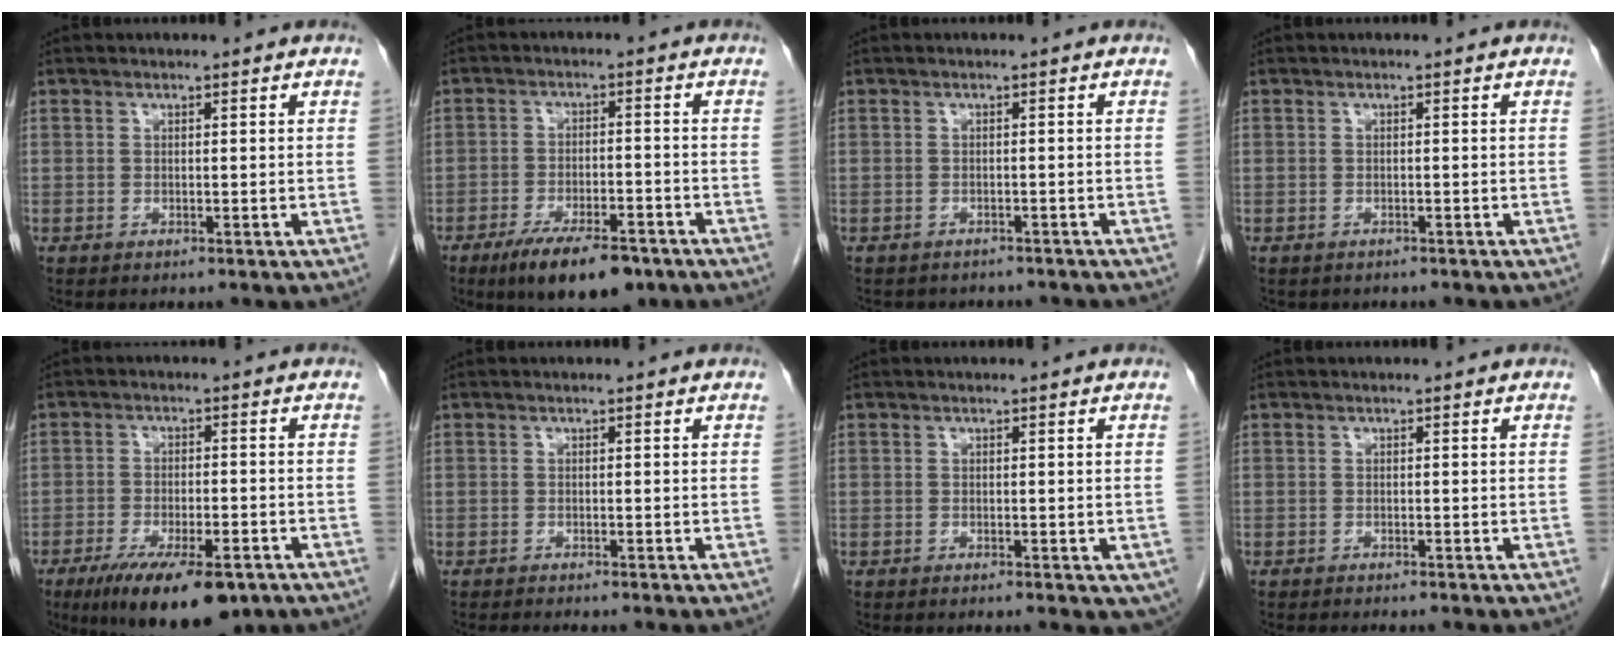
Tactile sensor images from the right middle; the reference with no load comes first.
{"total": 10.8, "force": [-7.5, 3.4, 7.0], "torque": [-0.109, -0.009, -0.118]}
{"total": 6.8, "force": [-6.0, 2.7, 1.6], "torque": [-0.025, 0.006, -0.066]}
{"total": 1.7, "force": [-1.5, 0.8, 0.4], "torque": [-0.016, -0.001, -0.016]}
{"total": 12.8, "force": [-8.3, 3.9, 8.9], "torque": [-0.138, -0.016, -0.127]}
{"total": 2.0, "force": [-1.8, -0.1, 0.9], "torque": [-0.014, -0.003, -0.027]}
{"total": 3.3, "force": [-1.7, 1.2, 2.5], "torque": [-0.019, -0.004, -0.024]}
{"total": 2.4, "force": [-2.1, 0.3, 1.1], "torque": [-0.018, -0.005, -0.025]}